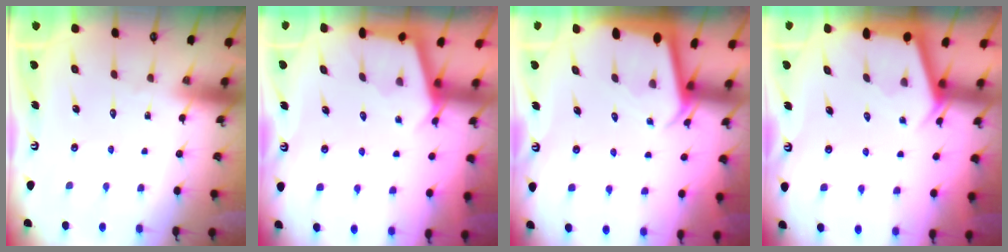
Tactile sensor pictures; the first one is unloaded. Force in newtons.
{"total": 2.8, "press": 2.8, "slide": 0.3}
{"total": 2.2, "press": 2.2, "slide": 0.1}
{"total": 2.9, "press": 2.9, "slide": 0.3}